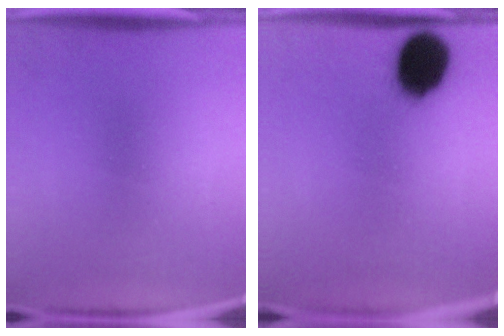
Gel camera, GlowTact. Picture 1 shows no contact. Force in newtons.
{"total": 14.1}